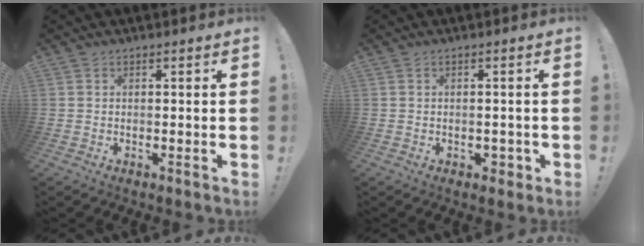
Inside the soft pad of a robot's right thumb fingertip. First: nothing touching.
{"total": 2.3, "force": [-0.7, 1.8, 1.3], "torque": [-0.012, 0.001, -0.012]}